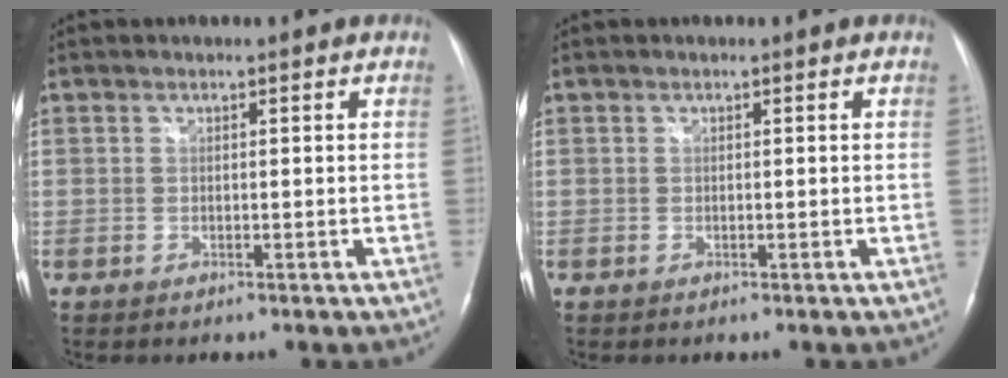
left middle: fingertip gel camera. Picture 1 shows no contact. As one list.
[{"total": 0.0}]